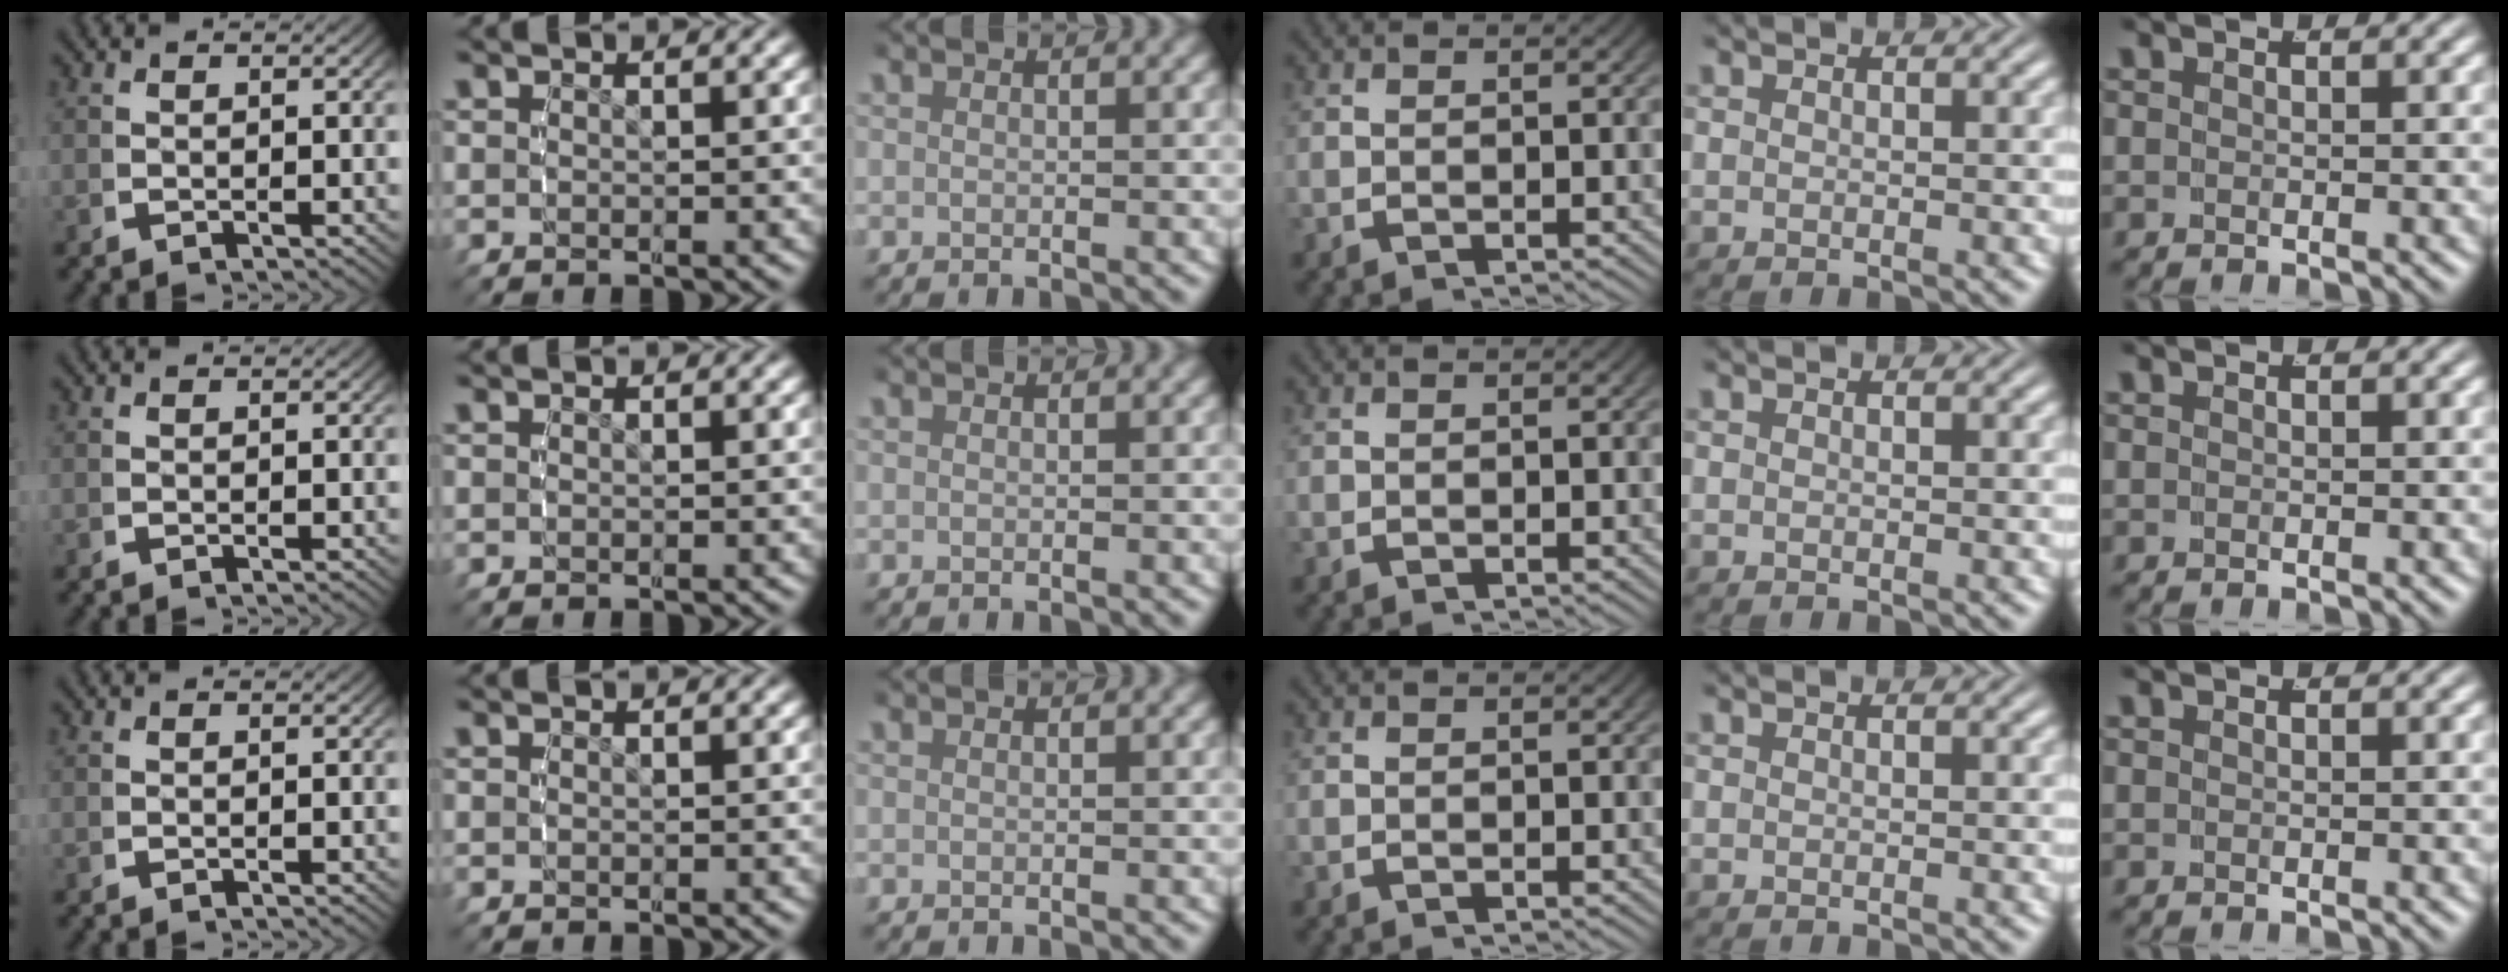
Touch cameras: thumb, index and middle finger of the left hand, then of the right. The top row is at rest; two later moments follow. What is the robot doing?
{"motion": "reach", "object": "jacket"}